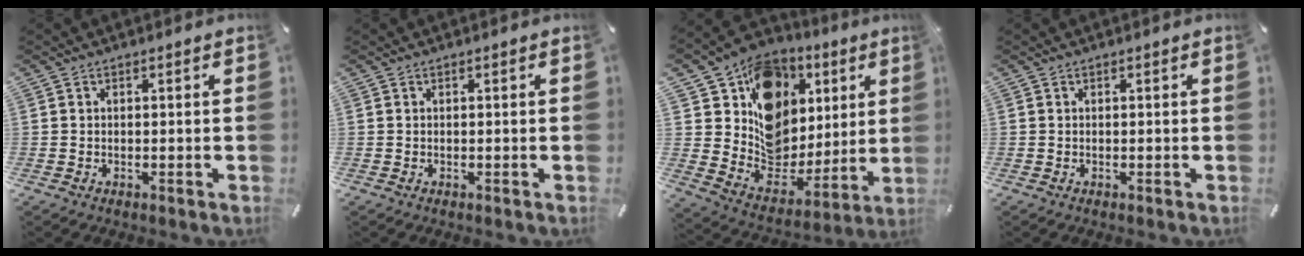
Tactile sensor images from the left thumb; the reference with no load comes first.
{"total": 0.0}
{"total": 15.3, "force": [5.4, 13.2, 5.6], "torque": [-0.077, -0.050, 0.113]}
{"total": 0.0}